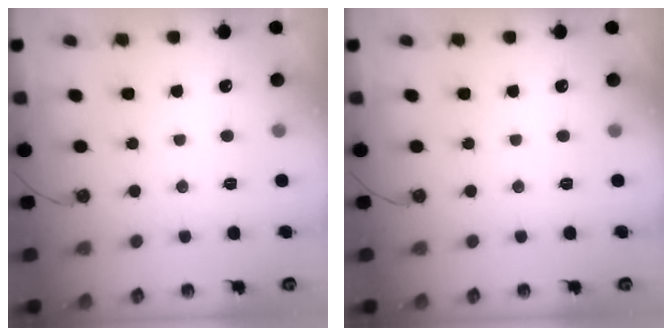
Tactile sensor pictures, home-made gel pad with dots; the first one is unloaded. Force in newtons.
{"total": 0.0}